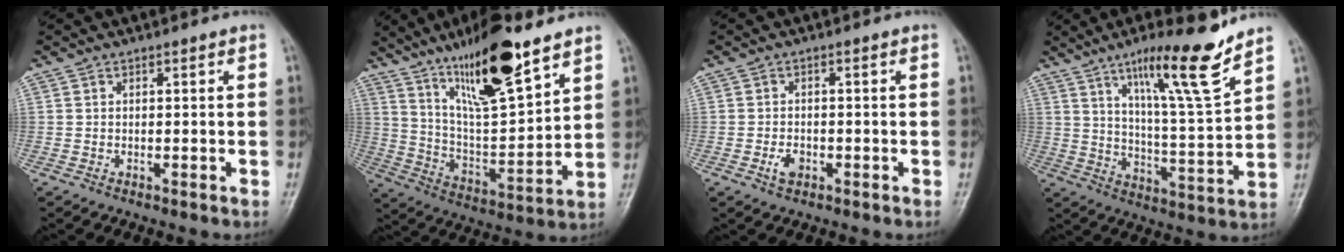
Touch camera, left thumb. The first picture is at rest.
{"total": 18.3, "force": [12.1, 4.1, 13.1], "torque": [-0.208, -0.064, 0.224]}
{"total": 2.7, "force": [-1.2, 1.8, 1.6], "torque": [-0.028, 0.005, -0.020]}
{"total": 15.4, "force": [10.3, 1.1, 11.4], "torque": [-0.174, -0.065, 0.172]}